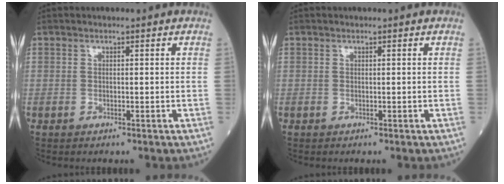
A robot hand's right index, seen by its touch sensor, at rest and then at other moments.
{"total": 0.0}